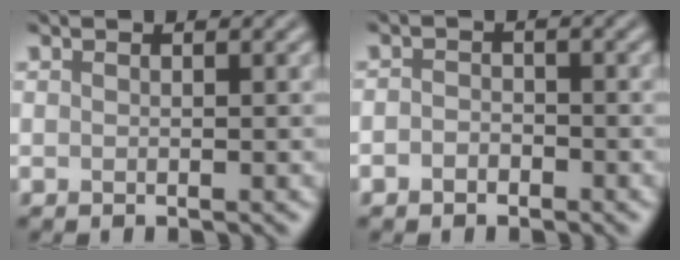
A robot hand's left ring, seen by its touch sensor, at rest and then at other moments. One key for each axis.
{"total": 1.4, "fx": -0.8, "fy": 1.0, "fz": 0.5, "tx": -0.008, "ty": 0.001, "tz": -0.018}